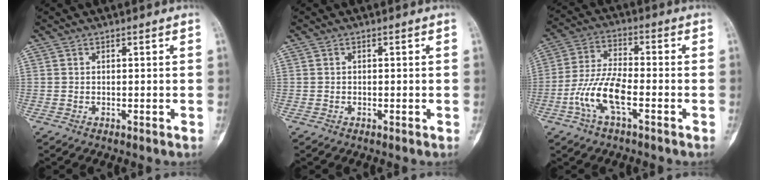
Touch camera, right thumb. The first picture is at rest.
{"total": 0.0}
{"total": 9.7, "force": [-3.7, 3.5, 8.3], "torque": [-0.179, 0.029, -0.074]}